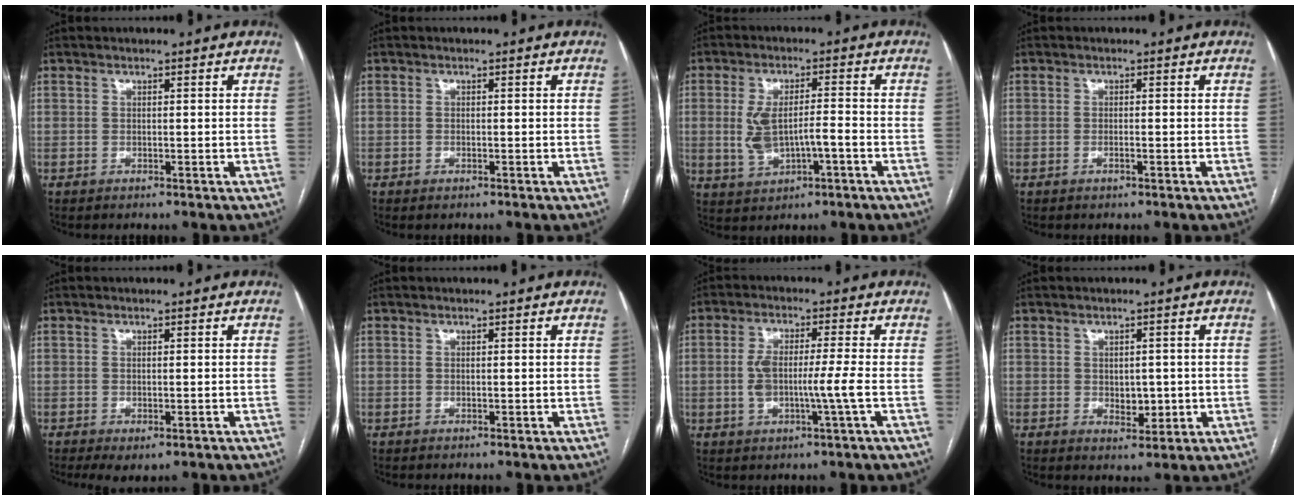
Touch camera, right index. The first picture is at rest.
{"total": 0.6, "force": [-0.4, 0.2, 0.3], "torque": [-0.007, 0.000, -0.003]}
{"total": 6.9, "force": [-1.2, 2.5, 6.3], "torque": [-0.130, 0.011, -0.010]}
{"total": 0.7, "force": [-0.3, 0.1, 0.6], "torque": [-0.015, -0.001, -0.004]}
{"total": 3.2, "force": [-1.6, 1.2, 2.5], "torque": [-0.040, -0.008, -0.018]}
{"total": 0.0}
{"total": 6.2, "force": [-1.0, 0.0, 6.1], "torque": [-0.122, 0.004, -0.015]}
{"total": 3.3, "force": [-0.1, 2.1, 2.5], "torque": [-0.032, -0.003, 0.008]}